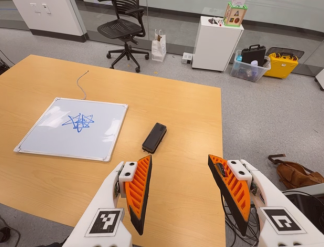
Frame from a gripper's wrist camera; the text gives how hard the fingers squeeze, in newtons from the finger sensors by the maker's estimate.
{"total": 0.0}